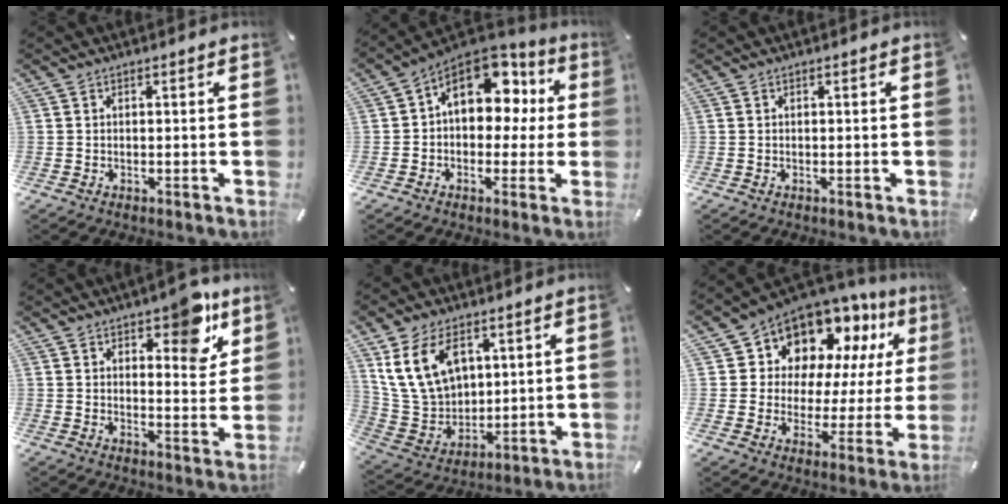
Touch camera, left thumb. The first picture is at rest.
{"total": 14.9, "force": [4.8, 10.4, 9.5], "torque": [-0.126, -0.022, 0.085]}
{"total": 0.0}
{"total": 9.6, "force": [6.6, 4.6, 5.3], "torque": [-0.050, -0.039, 0.108]}
{"total": 14.5, "force": [6.7, 10.3, 7.8], "torque": [-0.179, -0.017, 0.129]}
{"total": 12.6, "force": [9.8, 7.6, 2.1], "torque": [-0.049, -0.092, 0.178]}